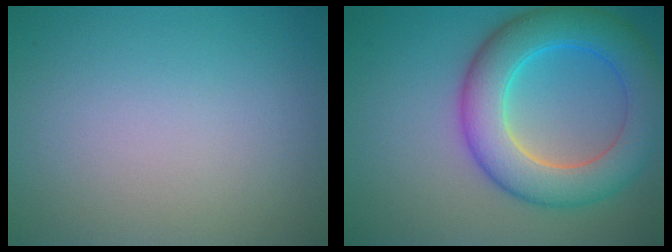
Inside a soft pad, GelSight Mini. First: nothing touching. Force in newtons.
{"total": 8.4, "press": 8.3, "slide": 0.3}